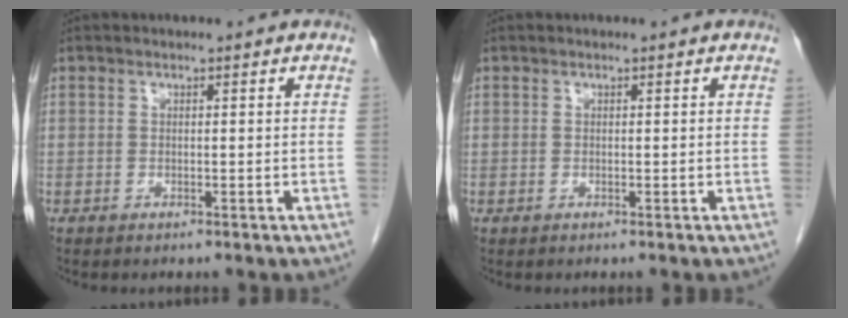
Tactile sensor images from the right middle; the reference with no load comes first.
{"total": 0.0}